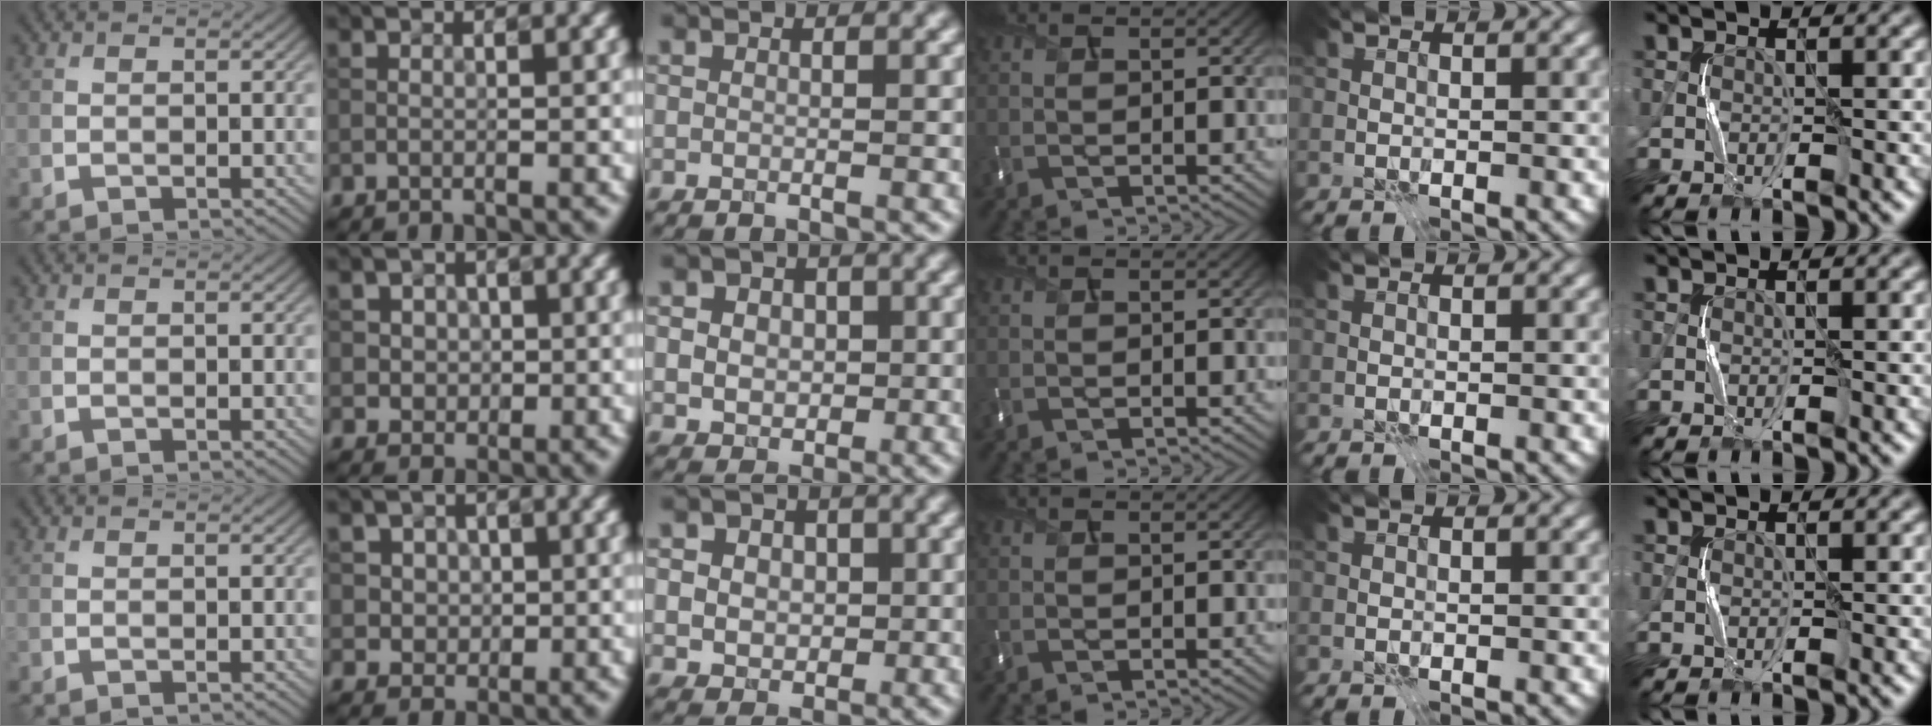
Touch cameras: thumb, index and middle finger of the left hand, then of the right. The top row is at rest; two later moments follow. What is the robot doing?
{"motion": "press", "object": "memory foam"}